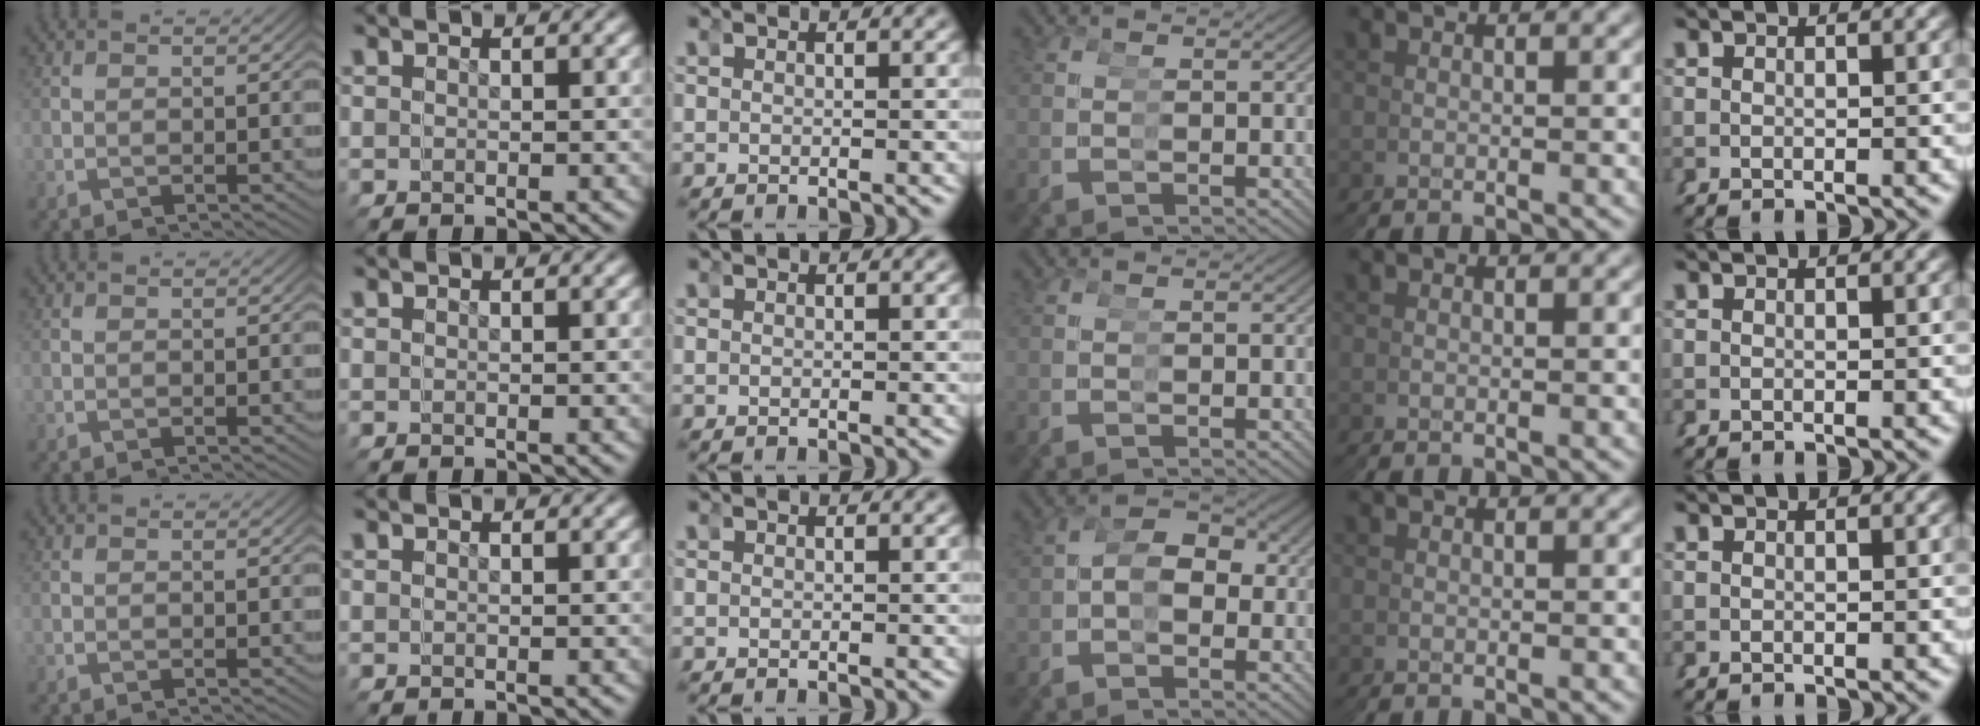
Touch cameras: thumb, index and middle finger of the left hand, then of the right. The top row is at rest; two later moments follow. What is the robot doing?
{"motion": "grasp_and_lifting", "object": "tape"}